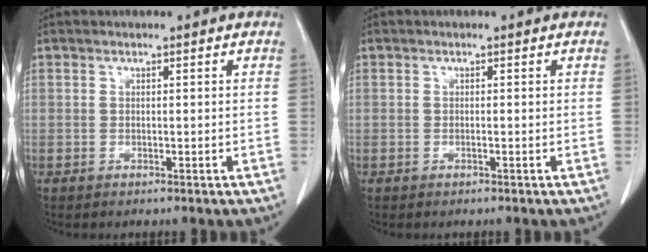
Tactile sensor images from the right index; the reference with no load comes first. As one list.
[{"total": 0.0}]